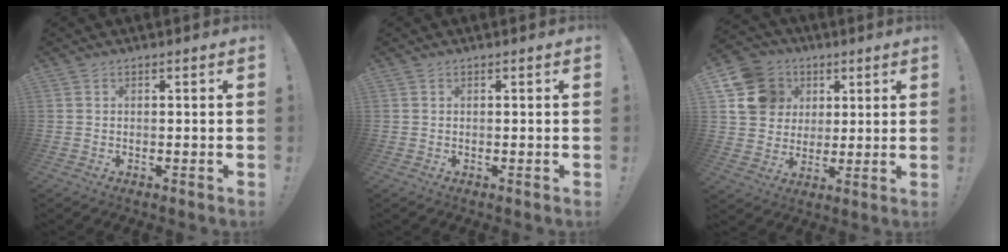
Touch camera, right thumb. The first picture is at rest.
{"total": 0.0}
{"total": 15.2, "force": [5.1, 13.2, 5.5], "torque": [-0.081, -0.012, 0.115]}